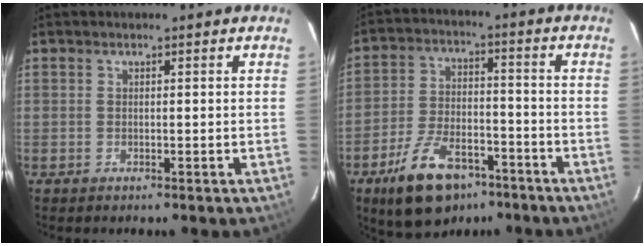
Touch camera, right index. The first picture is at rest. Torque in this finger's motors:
{"motor_torque": [0.47, -0.41, 0.50, 0.12]}